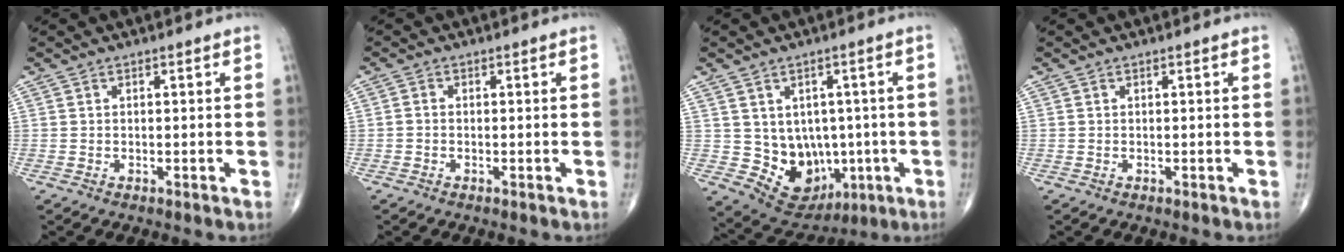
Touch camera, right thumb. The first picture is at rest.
{"total": 0.8, "force": [-0.3, 0.6, 0.5], "torque": [-0.006, 0.001, -0.008]}
{"total": 11.0, "force": [-1.2, 9.0, 6.2], "torque": [-0.043, 0.009, 0.011]}
{"total": 0.0}